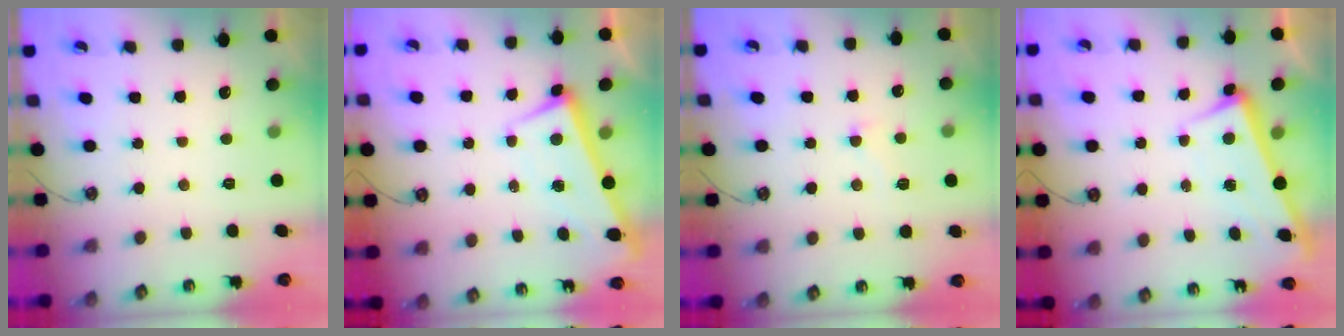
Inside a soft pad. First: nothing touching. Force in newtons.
{"total": 1.5, "press": 0.5, "slide": 1.4}
{"total": 3.9, "press": 3.6, "slide": 1.5}
{"total": 2.4, "press": 2.2, "slide": 0.8}